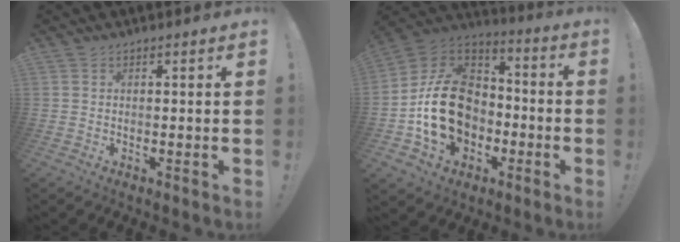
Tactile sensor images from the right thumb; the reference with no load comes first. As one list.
[{"total": 21.5, "force": [-4.4, 16.2, 13.4], "torque": [-0.241, 0.037, -0.059]}]